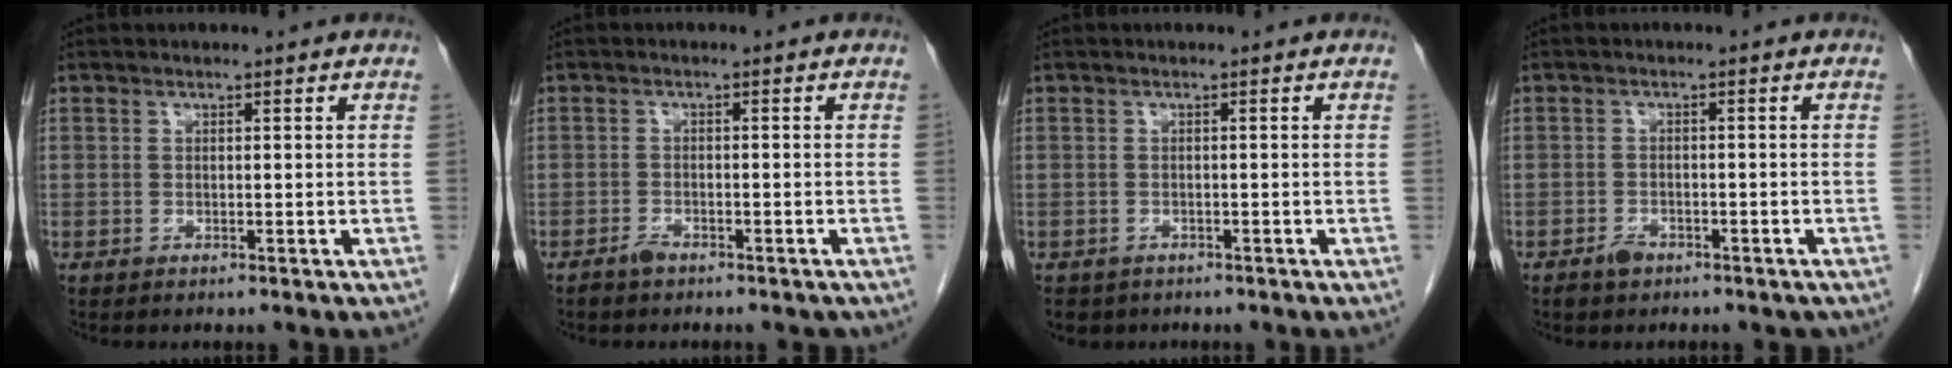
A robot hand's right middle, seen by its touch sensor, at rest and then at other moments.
{"total": 2.6, "force": [-2.2, 1.0, 0.9], "torque": [-0.016, 0.000, -0.030]}
{"total": 3.3, "force": [-2.5, 2.1, 0.7], "torque": [-0.014, -0.001, -0.033]}
{"total": 3.1, "force": [-2.3, 1.8, 1.1], "torque": [-0.018, 0.004, -0.027]}